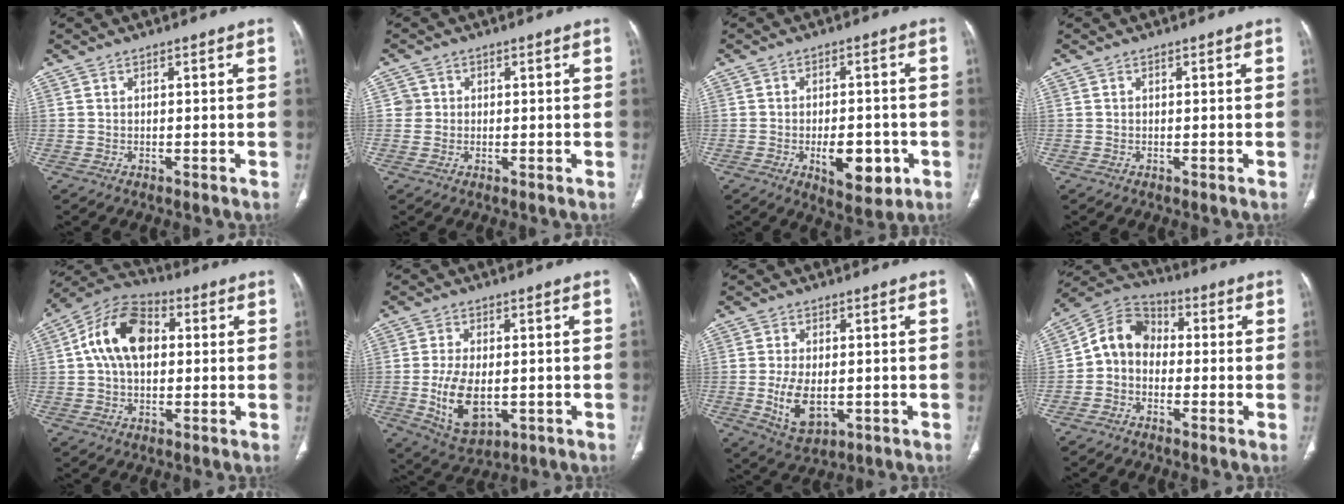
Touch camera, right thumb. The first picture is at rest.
{"total": 2.2, "force": [0.3, 2.2, 0.1], "torque": [0.014, 0.005, 0.002]}
{"total": 9.5, "force": [-3.1, 4.8, 7.5], "torque": [-0.090, 0.007, -0.032]}
{"total": 0.0}
{"total": 14.0, "force": [2.3, 9.1, 10.4], "torque": [-0.174, 0.024, 0.029]}
{"total": 10.5, "force": [-1.5, 5.9, 8.5], "torque": [-0.152, -0.009, -0.013]}
{"total": 8.0, "force": [-1.2, 4.6, 6.5], "torque": [-0.117, -0.009, -0.010]}
{"total": 8.9, "force": [-0.9, 7.3, 5.0], "torque": [-0.074, 0.036, -0.037]}